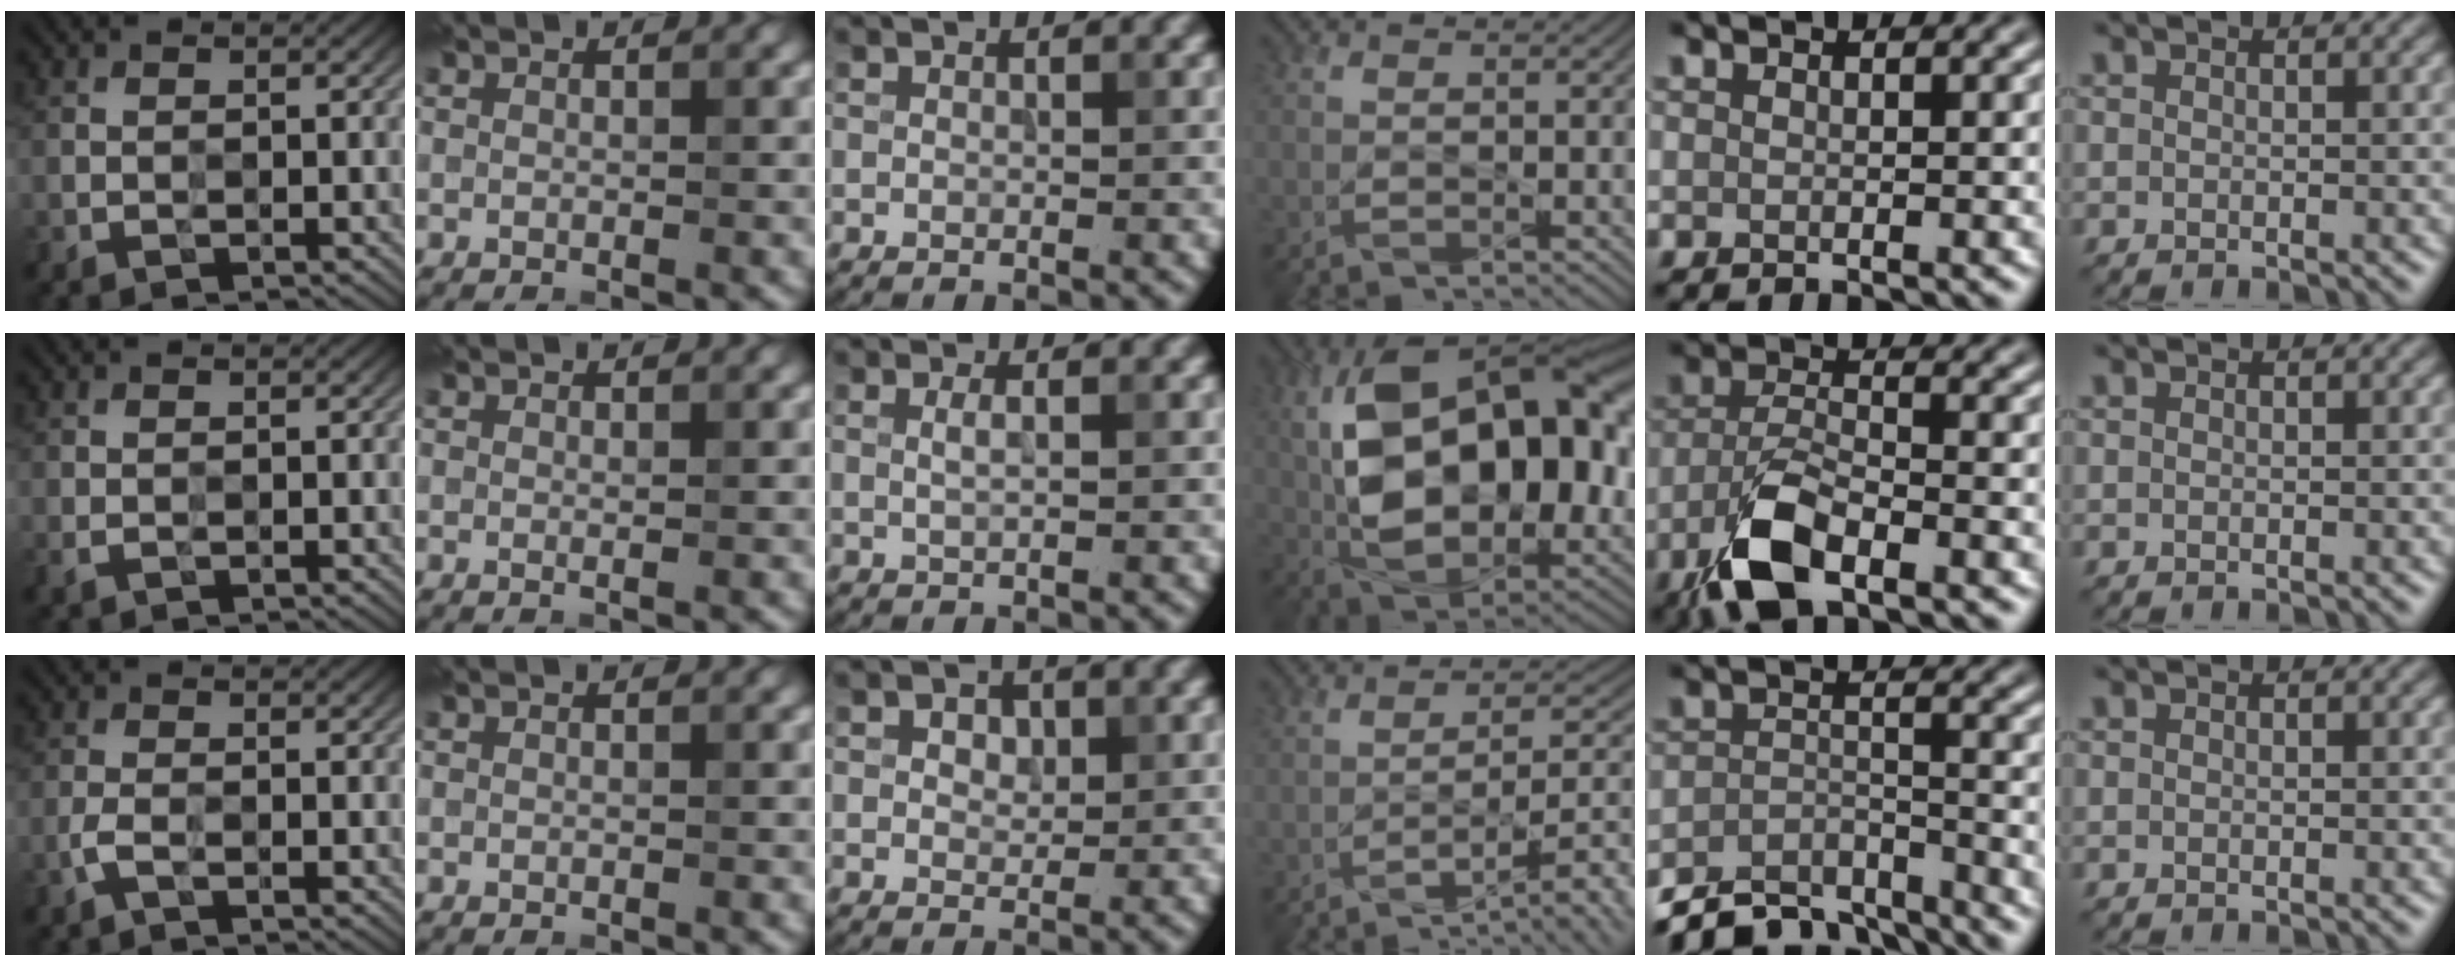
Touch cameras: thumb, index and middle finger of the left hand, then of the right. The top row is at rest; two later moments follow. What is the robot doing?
{"motion": "wipe", "object": "glasses"}